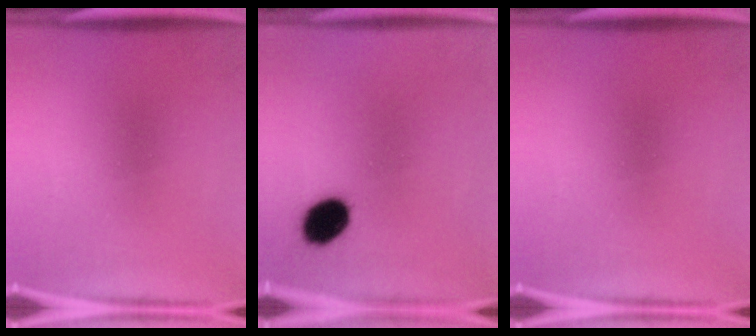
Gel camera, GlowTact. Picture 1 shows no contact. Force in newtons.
{"total": 8.2}
{"total": 0.0}